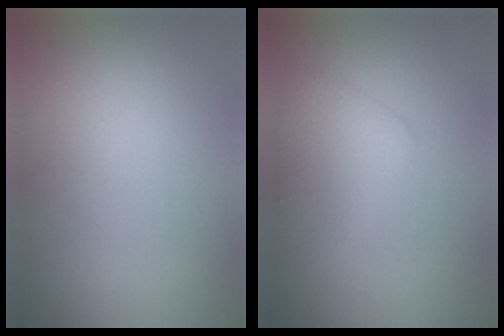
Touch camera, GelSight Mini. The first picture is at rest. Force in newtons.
{"total": 1.9, "press": 1.9, "slide": 0.1}